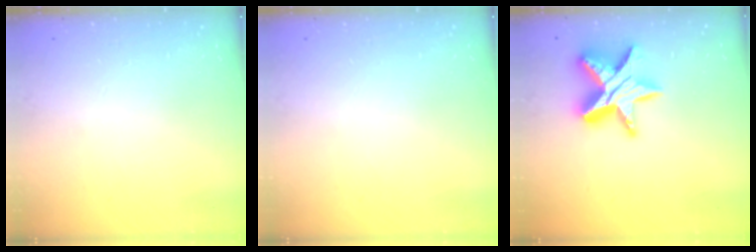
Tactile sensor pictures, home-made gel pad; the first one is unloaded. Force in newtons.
{"total": 0.0}
{"total": 17.3, "press": 17.2, "slide": 1.1}